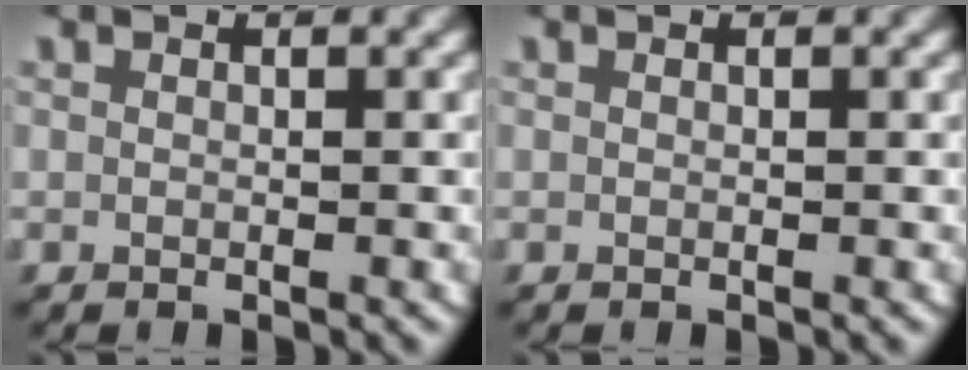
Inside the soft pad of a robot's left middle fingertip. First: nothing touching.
{"total": 0.0}